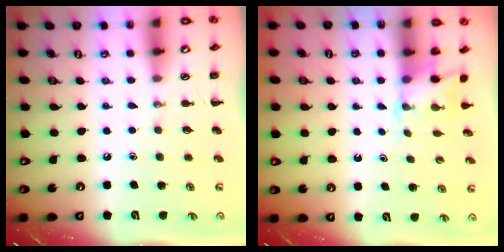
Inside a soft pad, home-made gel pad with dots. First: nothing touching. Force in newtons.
{"total": 2.6, "press": 2.5, "slide": 0.6}